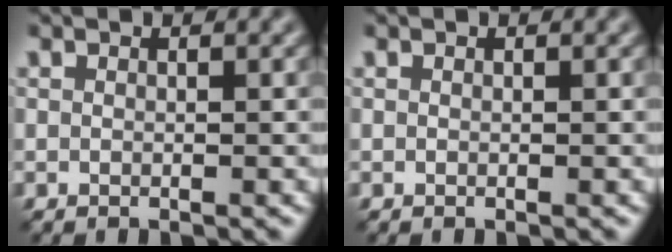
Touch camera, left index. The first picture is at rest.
{"total": 0.0}